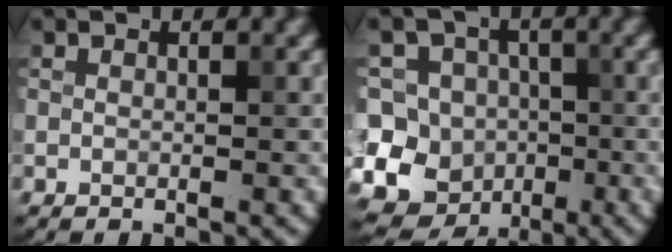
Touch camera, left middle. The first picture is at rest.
{"total": 14.2, "force": [-4.2, 12.9, 4.2], "torque": [-0.106, 0.017, -0.090]}